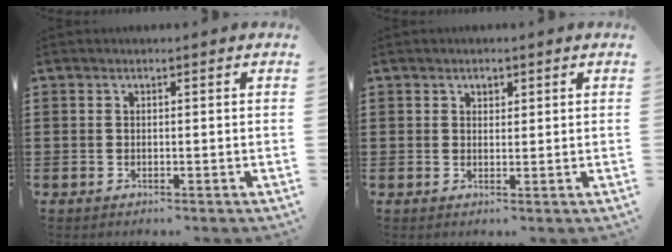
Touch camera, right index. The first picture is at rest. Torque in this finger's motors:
{"motor_torque": [0.01, -0.01, 0.00, 0.00]}